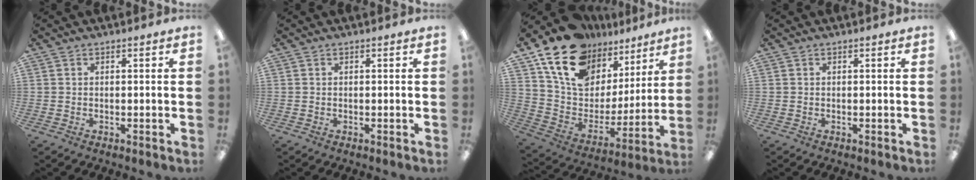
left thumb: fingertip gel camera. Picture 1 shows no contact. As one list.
[{"total": 0.0}, {"total": 18.9, "force": [13.6, 10.8, 7.5], "torque": [-0.149, -0.088, 0.248]}, {"total": 0.0}]